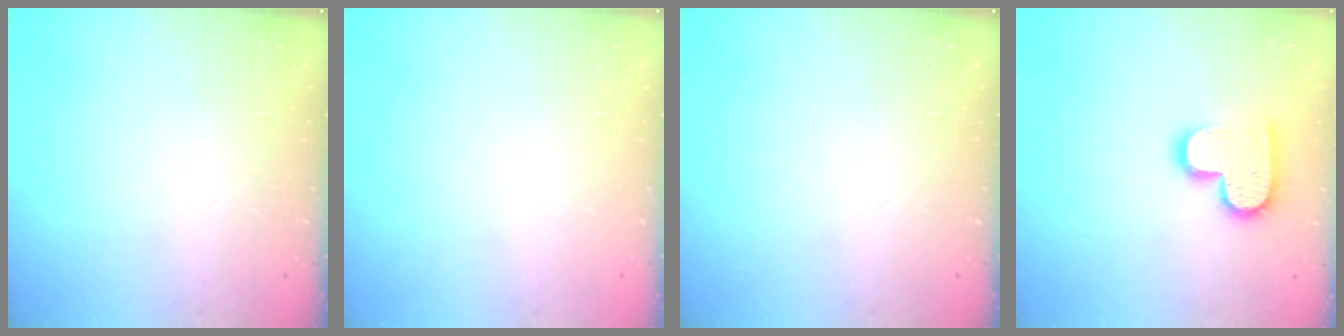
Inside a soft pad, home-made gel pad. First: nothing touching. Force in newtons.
{"total": 0.0}
{"total": 0.0}
{"total": 14.2, "press": 14.2, "slide": 1.1}